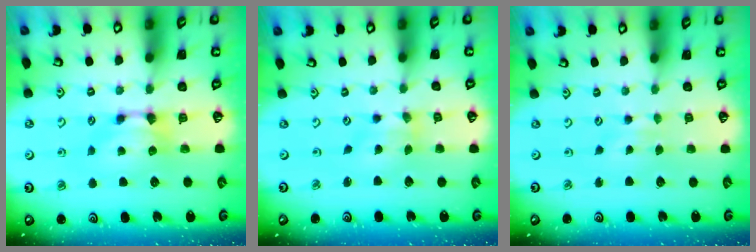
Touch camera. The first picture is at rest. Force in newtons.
{"total": 1.3, "press": 0.0, "slide": 1.3}
{"total": 2.2, "press": 2.1, "slide": 0.4}